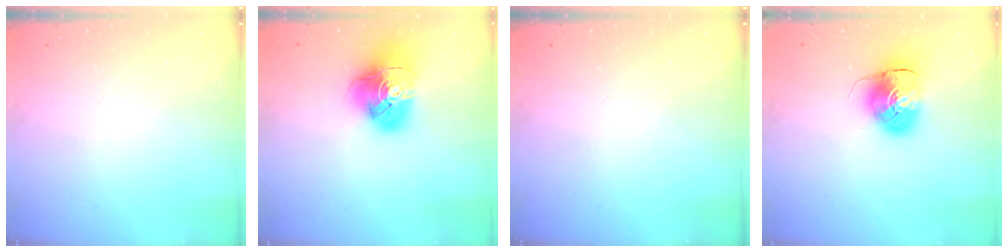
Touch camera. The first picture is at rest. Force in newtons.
{"total": 13.8, "press": 13.7, "slide": 1.4}
{"total": 0.0}
{"total": 9.6, "press": 9.4, "slide": 1.7}